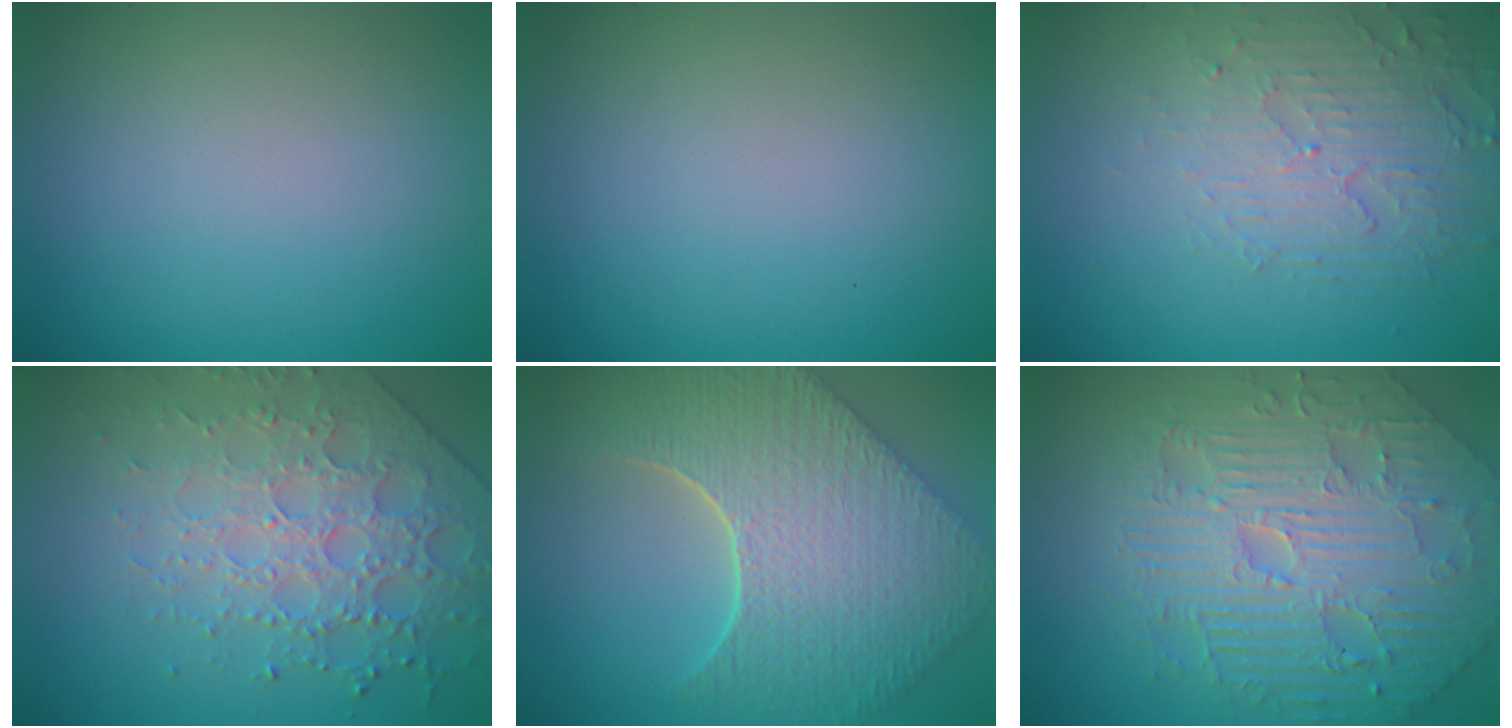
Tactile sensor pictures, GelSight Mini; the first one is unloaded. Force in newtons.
{"total": 0.0}
{"total": 5.0, "press": 3.4, "slide": 3.7}
{"total": 4.8, "press": 4.5, "slide": 1.6}
{"total": 9.6, "press": 7.0, "slide": 6.7}
{"total": 6.9, "press": 5.9, "slide": 3.5}